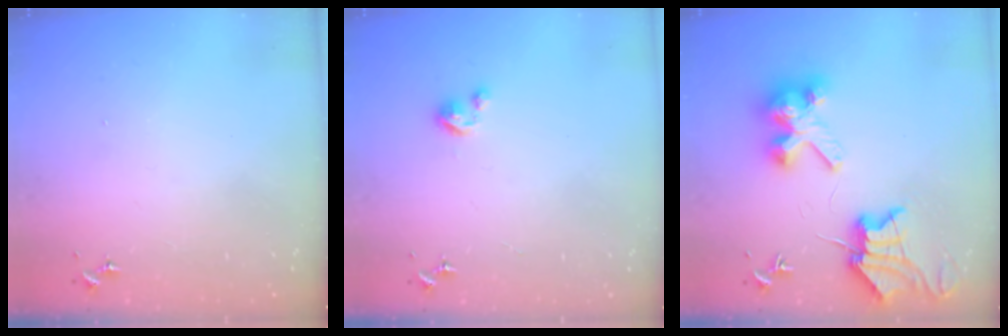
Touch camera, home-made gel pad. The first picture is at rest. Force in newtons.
{"total": 3.2, "press": 3.2, "slide": 0.3}
{"total": 11.3, "press": 11.3, "slide": 1.4}